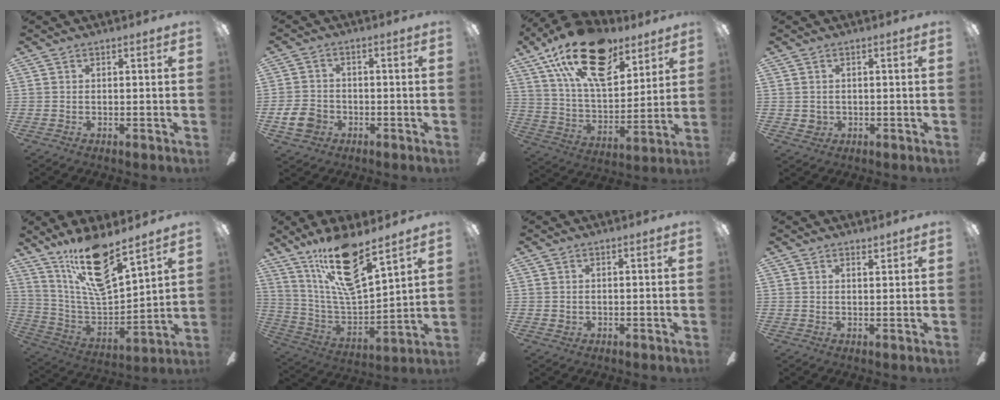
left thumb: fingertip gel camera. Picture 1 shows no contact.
{"total": 6.7, "force": [-2.5, 5.4, 3.2], "torque": [-0.070, 0.014, -0.046]}
{"total": 23.4, "force": [14.3, 11.6, 14.5], "torque": [-0.256, -0.071, 0.253]}
{"total": 2.0, "force": [0.1, 1.9, 0.5], "torque": [-0.011, 0.004, 0.001]}
{"total": 18.6, "force": [13.3, 5.6, 11.7], "torque": [-0.216, -0.087, 0.227]}
{"total": 19.2, "force": [13.4, 5.8, 12.6], "torque": [-0.238, -0.078, 0.228]}
{"total": 0.7, "force": [0.2, 0.6, 0.2], "torque": [-0.003, 0.005, 0.002]}
{"total": 1.7, "force": [1.5, 0.4, 0.7], "torque": [-0.008, -0.005, 0.025]}